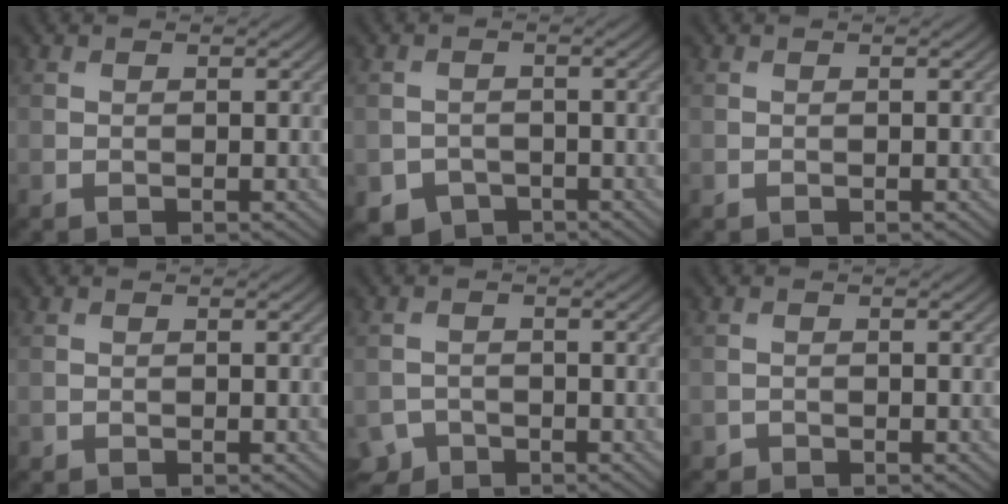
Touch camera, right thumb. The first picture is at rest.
{"total": 3.0, "force": [-1.9, 2.1, 0.8], "torque": [-0.013, -0.008, -0.038]}
{"total": 0.0}
{"total": 0.0}
{"total": 2.3, "force": [-1.7, 1.4, 0.4], "torque": [-0.007, -0.004, -0.038]}
{"total": 0.7, "force": [-0.6, 0.3, 0.0], "torque": [0.002, -0.002, -0.013]}